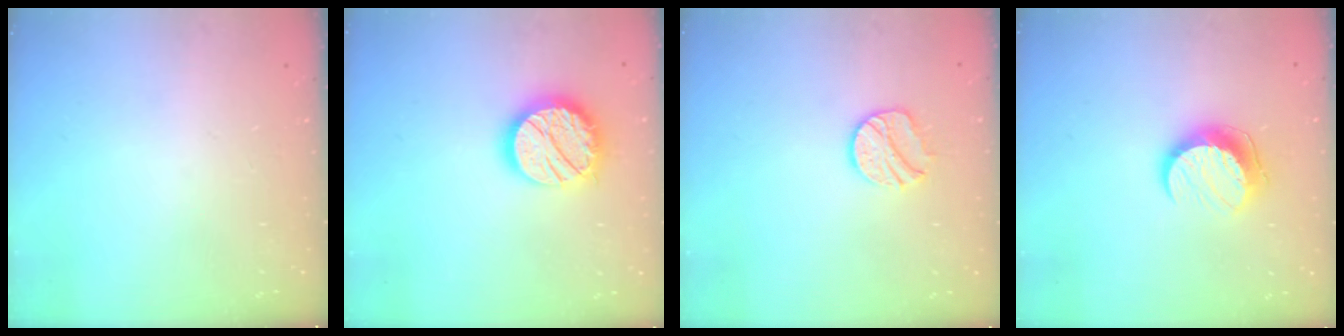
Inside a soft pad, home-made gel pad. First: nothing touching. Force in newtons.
{"total": 17.1, "press": 17.0, "slide": 1.2}
{"total": 9.4, "press": 9.4, "slide": 0.4}
{"total": 10.4, "press": 10.4, "slide": 0.2}